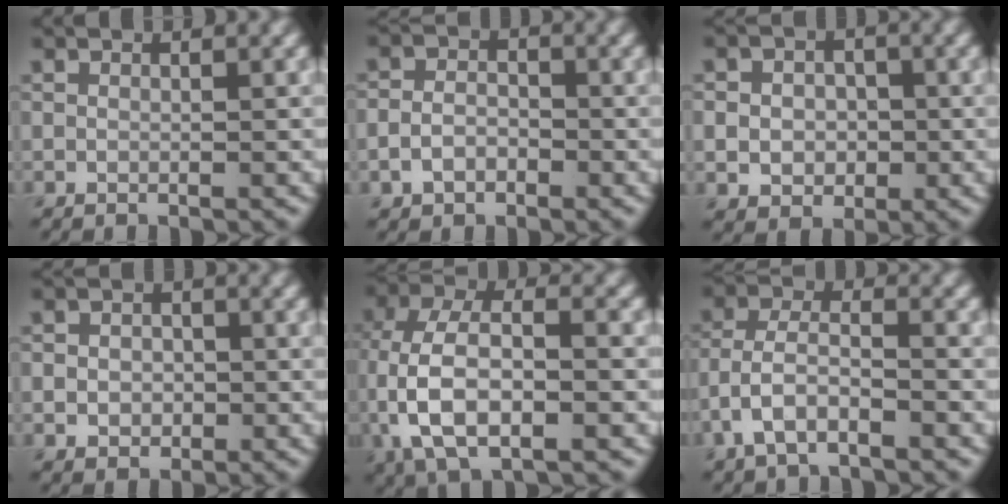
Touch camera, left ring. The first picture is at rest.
{"total": 2.4, "force": [-1.1, 1.8, 1.2], "torque": [-0.023, 0.002, -0.025]}
{"total": 4.1, "force": [-0.3, 3.4, 2.3], "torque": [-0.028, -0.003, -0.014]}
{"total": 2.7, "force": [-0.4, 2.3, 1.4], "torque": [-0.011, -0.003, -0.013]}
{"total": 9.6, "force": [-1.2, 5.2, 7.9], "torque": [-0.165, 0.005, -0.032]}
{"total": 4.0, "force": [-2.2, 1.9, 2.8], "torque": [-0.056, 0.007, -0.051]}